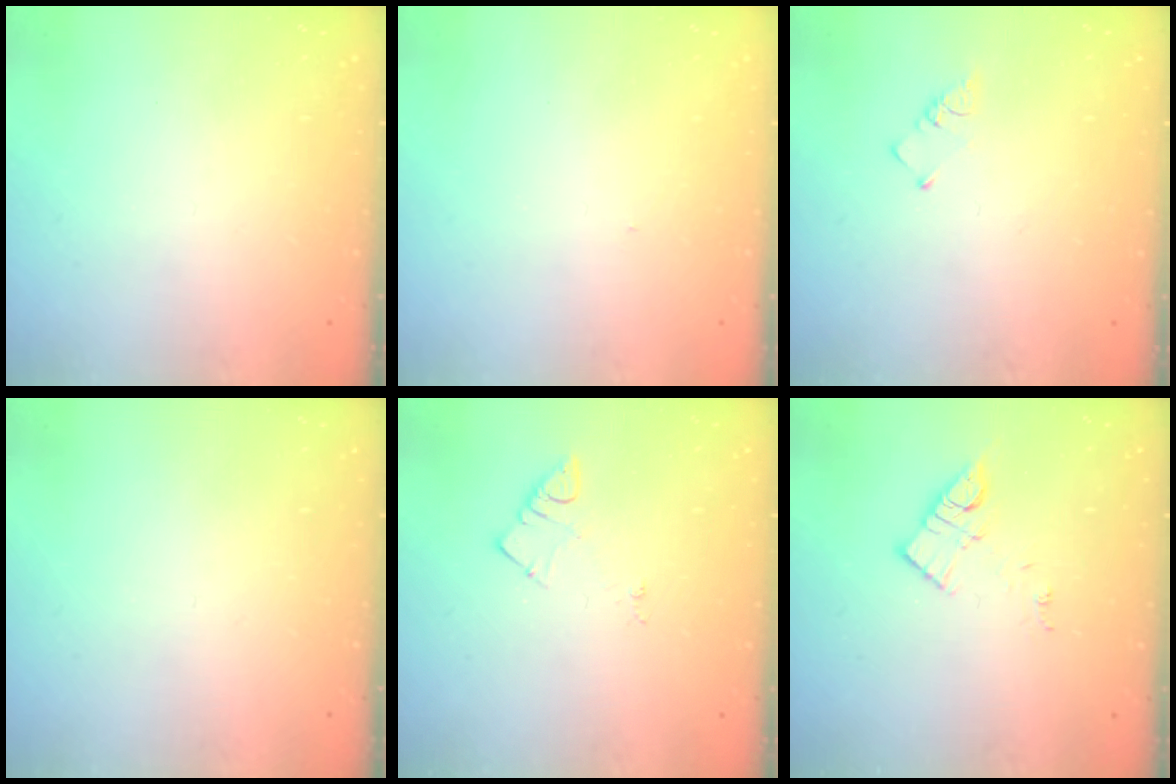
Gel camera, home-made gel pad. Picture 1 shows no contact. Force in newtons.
{"total": 3.1, "press": 3.1, "slide": 0.5}
{"total": 1.9, "press": 1.9, "slide": 0.3}
{"total": 0.0}
{"total": 3.8, "press": 3.8, "slide": 0.5}
{"total": 10.4, "press": 10.4, "slide": 0.6}